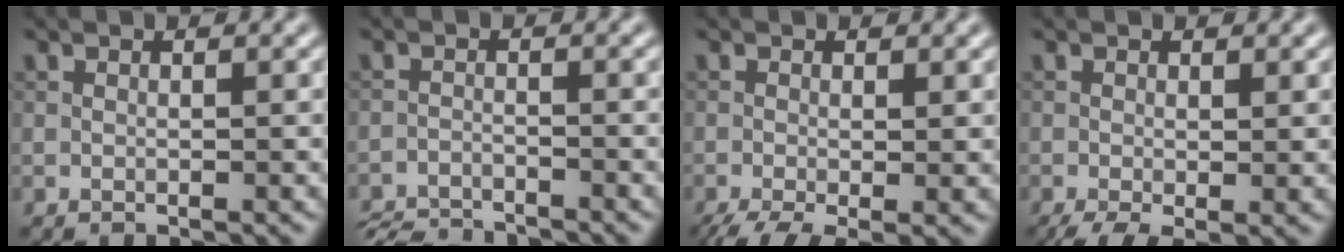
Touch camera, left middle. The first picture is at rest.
{"total": 5.1, "force": [-4.9, 0.6, 1.0], "torque": [-0.020, -0.016, -0.090]}
{"total": 4.6, "force": [-2.2, 1.5, 3.8], "torque": [-0.072, -0.014, -0.037]}
{"total": 3.4, "force": [-1.2, 1.1, 3.0], "torque": [-0.058, -0.013, -0.021]}